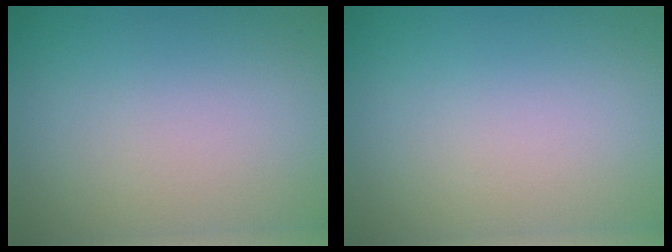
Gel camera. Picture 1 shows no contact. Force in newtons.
{"total": 0.0}